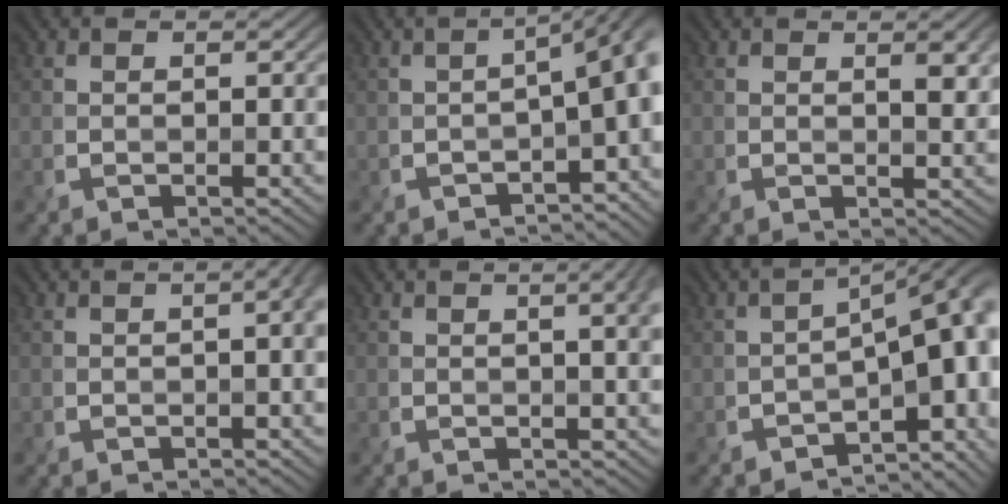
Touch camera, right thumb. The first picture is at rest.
{"total": 7.6, "force": [-2.9, 2.4, 6.6], "torque": [-0.083, -0.011, -0.040]}
{"total": 2.5, "force": [1.1, 0.7, 2.2], "torque": [-0.033, 0.000, 0.019]}
{"total": 3.1, "force": [0.2, 0.9, 3.0], "torque": [-0.035, 0.011, -0.001]}
{"total": 4.4, "force": [1.2, 1.3, 4.0], "torque": [-0.037, 0.015, 0.014]}
{"total": 12.8, "force": [-4.6, 6.1, 10.3], "torque": [-0.096, -0.023, -0.031]}